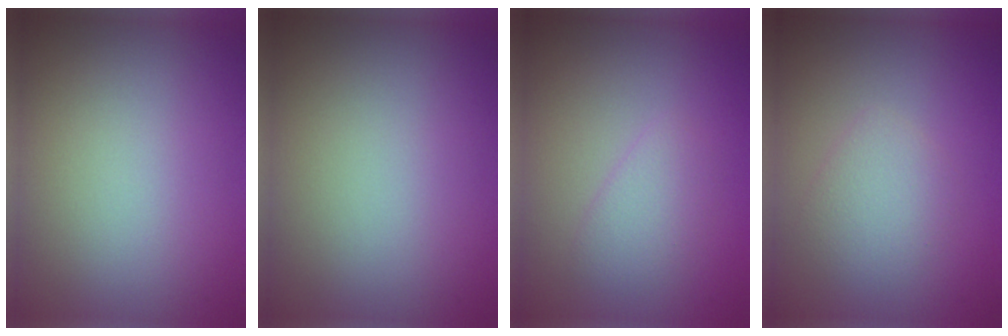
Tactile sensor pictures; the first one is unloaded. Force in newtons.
{"total": 0.0}
{"total": 1.8, "press": 1.8, "slide": 0.1}
{"total": 2.3, "press": 2.3, "slide": 0.1}